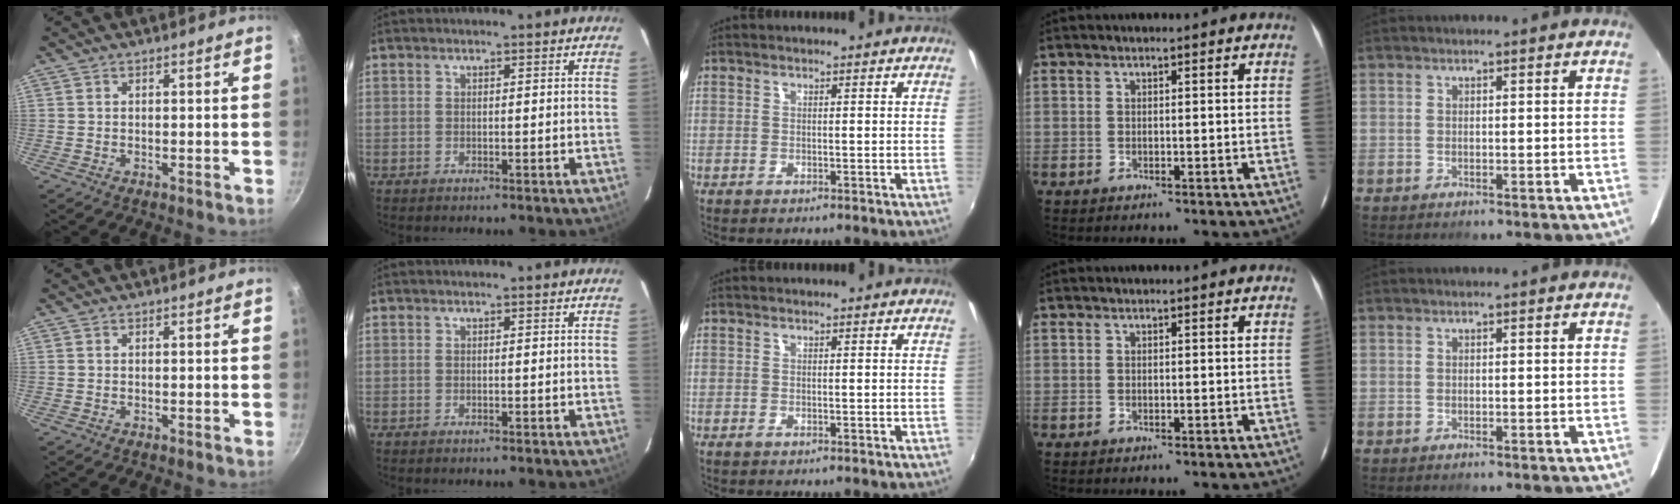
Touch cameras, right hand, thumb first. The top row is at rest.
{}